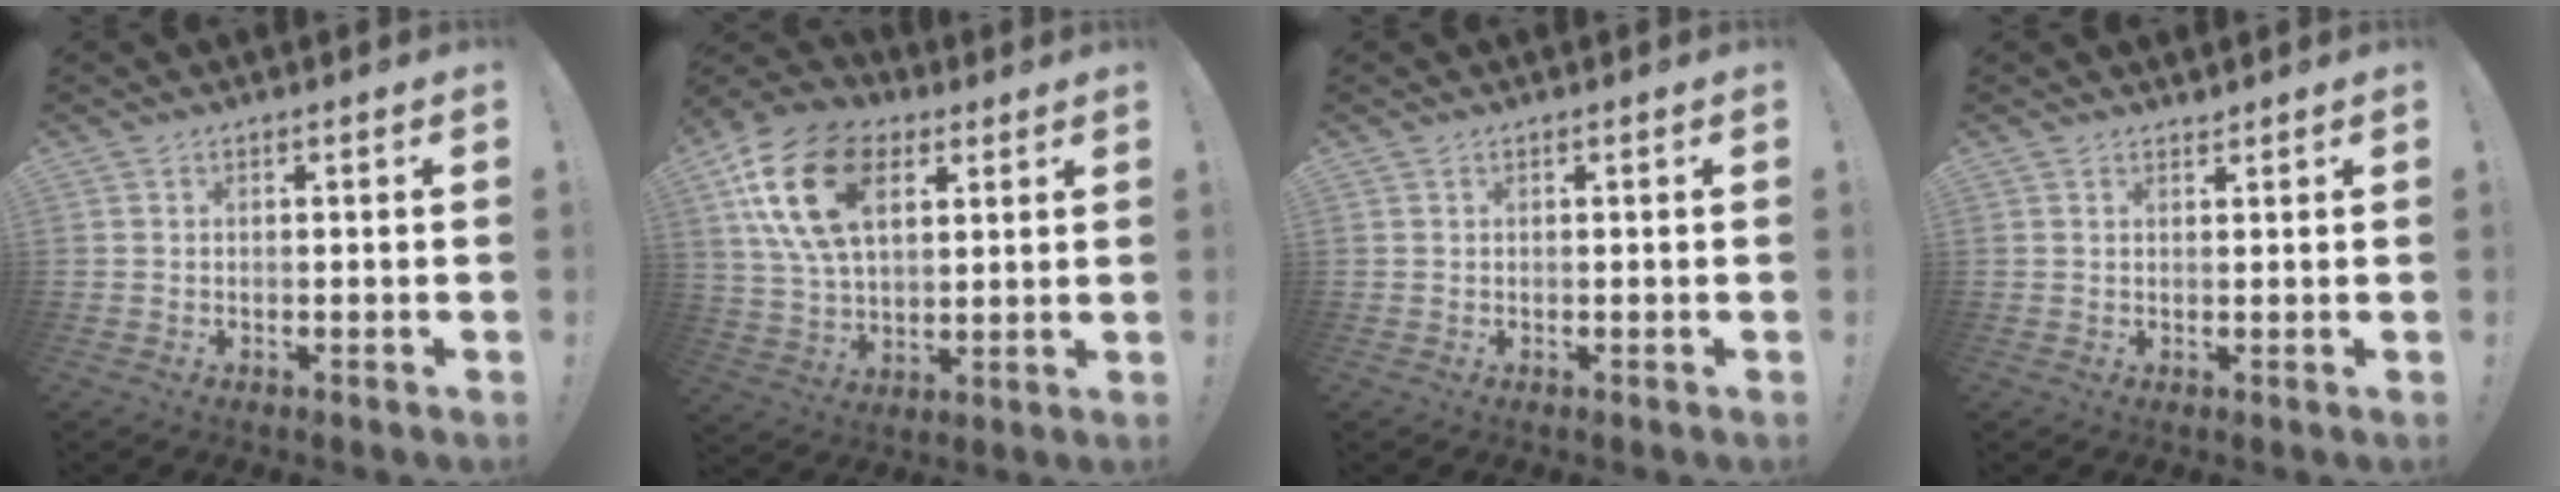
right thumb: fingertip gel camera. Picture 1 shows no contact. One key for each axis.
{"total": 20.4, "fx": 8.2, "fy": 12.7, "fz": 13.6, "tx": -0.256, "ty": -0.023, "tz": 0.146}
{"total": 0.0}
{"total": 0.9, "fx": 0.9, "fy": 0.2, "fz": 0.0, "tx": 0.001, "ty": -0.003, "tz": 0.017}